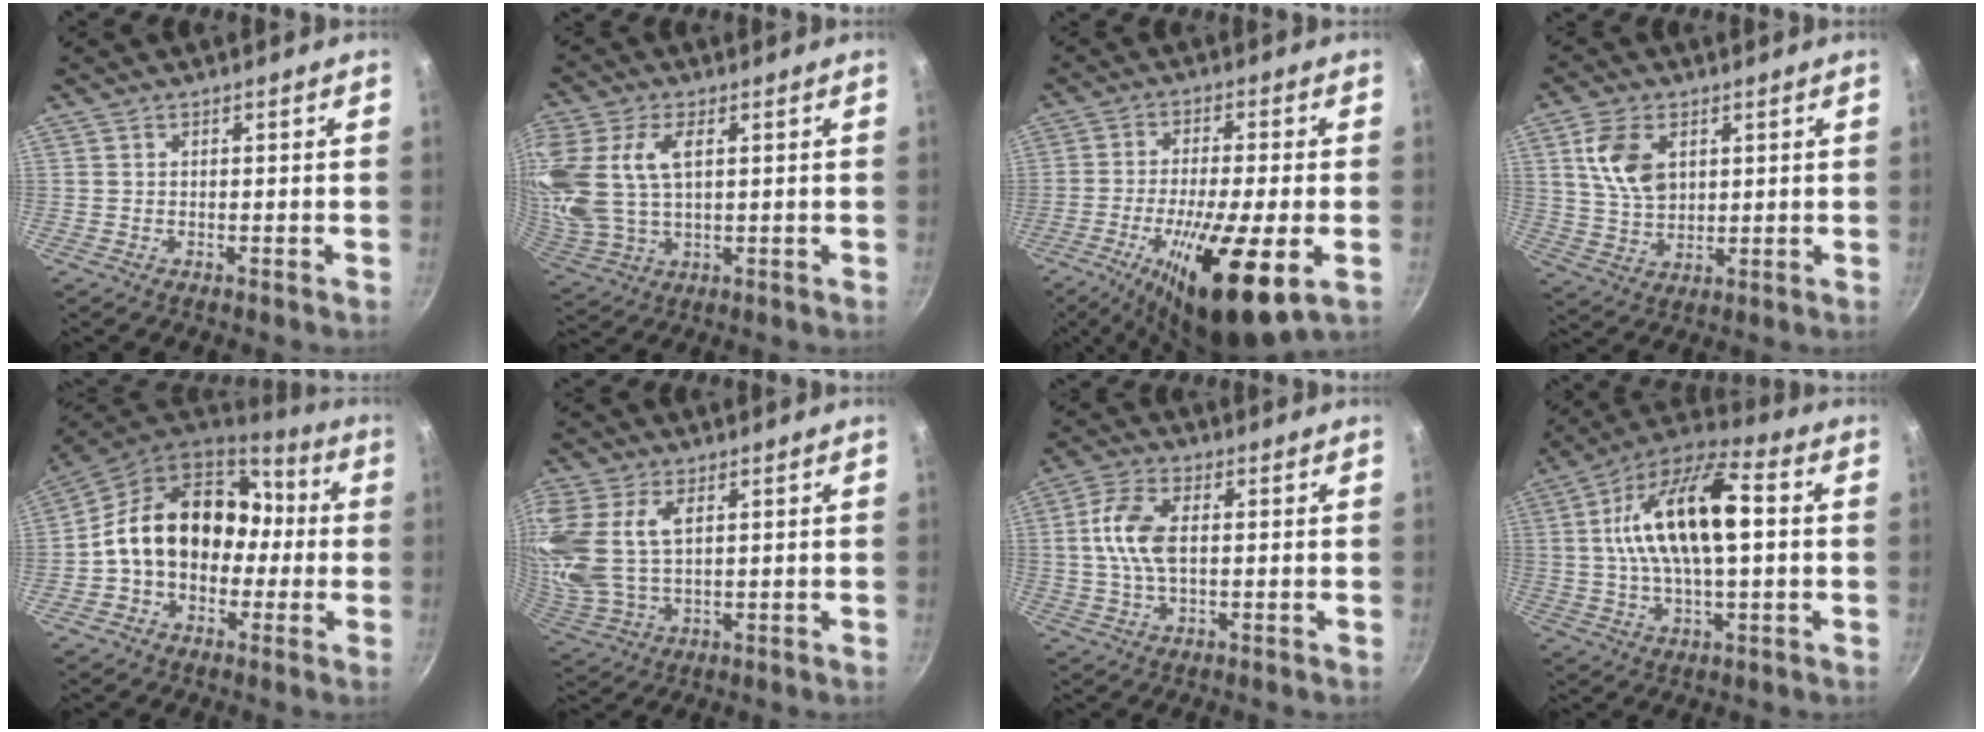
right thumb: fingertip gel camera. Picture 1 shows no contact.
{"total": 16.8, "force": [4.4, 9.9, 12.9], "torque": [-0.290, 0.008, 0.093]}
{"total": 18.2, "force": [-6.0, 4.4, 16.6], "torque": [-0.283, 0.006, -0.099]}
{"total": 9.6, "force": [3.1, 6.2, 6.6], "torque": [-0.113, -0.015, 0.062]}
{"total": 18.3, "force": [0.0, 14.1, 11.7], "torque": [-0.146, 0.054, -0.011]}
{"total": 15.9, "force": [4.5, 9.6, 11.9], "torque": [-0.276, 0.007, 0.098]}
{"total": 8.6, "force": [0.7, 4.5, 7.2], "torque": [-0.145, 0.016, 0.007]}
{"total": 19.2, "force": [2.3, 8.0, 17.2], "torque": [-0.299, 0.027, 0.028]}